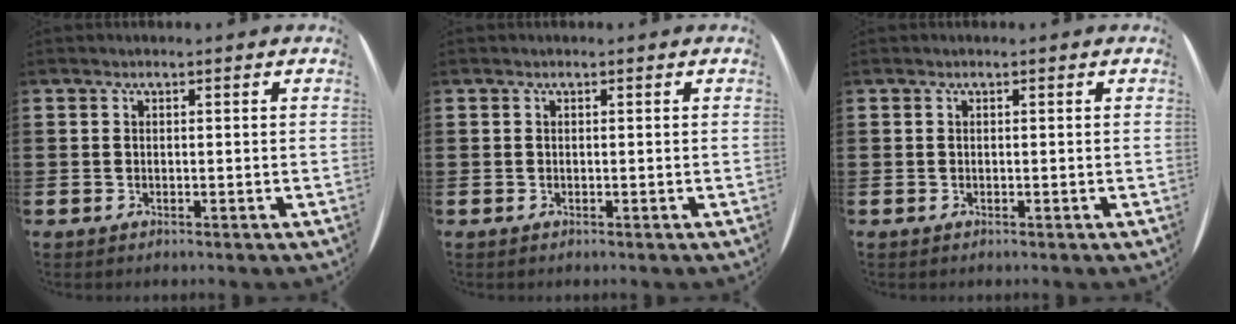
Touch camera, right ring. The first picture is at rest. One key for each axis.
{"total": 0.0}
{"total": 0.0}